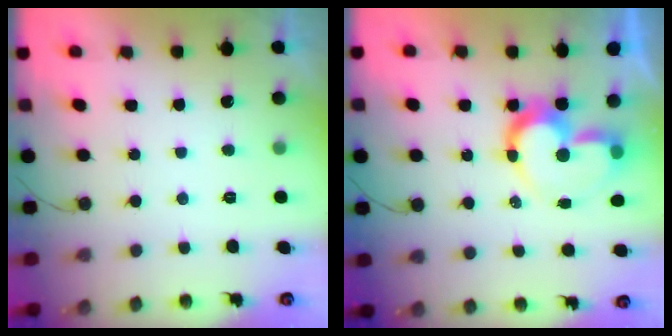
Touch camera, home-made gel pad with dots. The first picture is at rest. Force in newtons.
{"total": 11.8, "press": 11.8, "slide": 1.3}